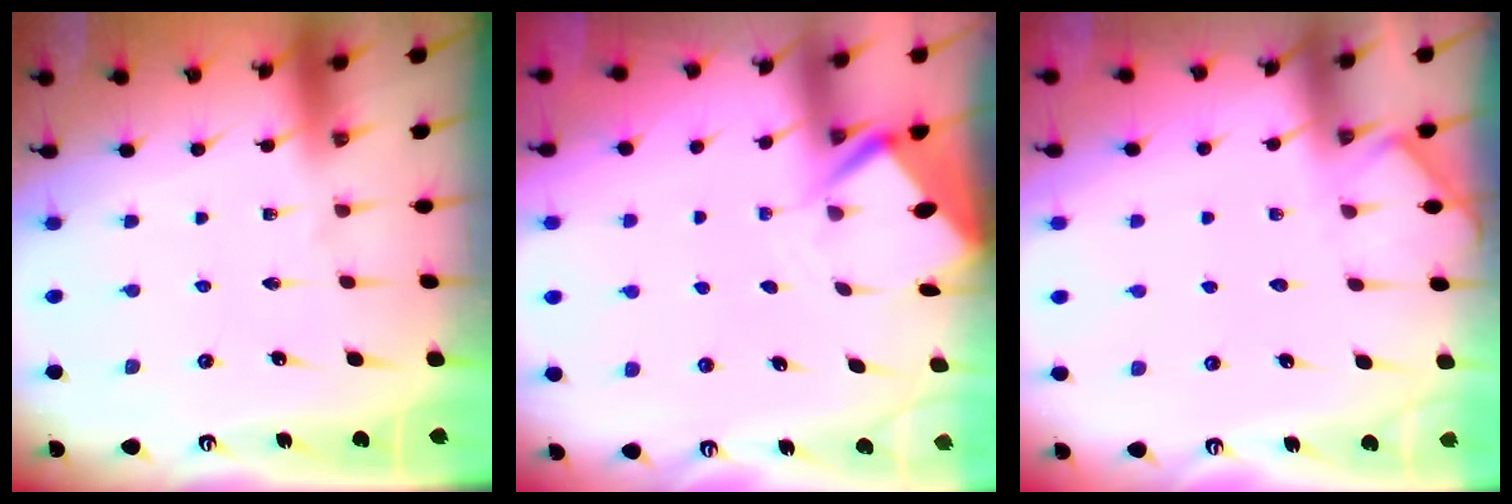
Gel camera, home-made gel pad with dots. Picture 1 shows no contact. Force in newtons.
{"total": 3.5, "press": 3.5, "slide": 0.3}
{"total": 3.8, "press": 3.8, "slide": 0.5}